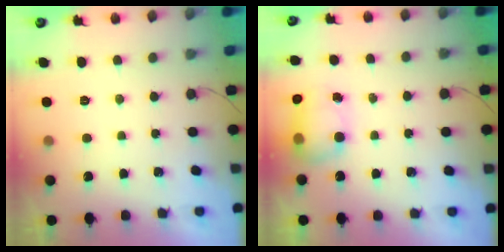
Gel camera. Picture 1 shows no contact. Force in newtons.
{"total": 7.7, "press": 7.7, "slide": 0.9}